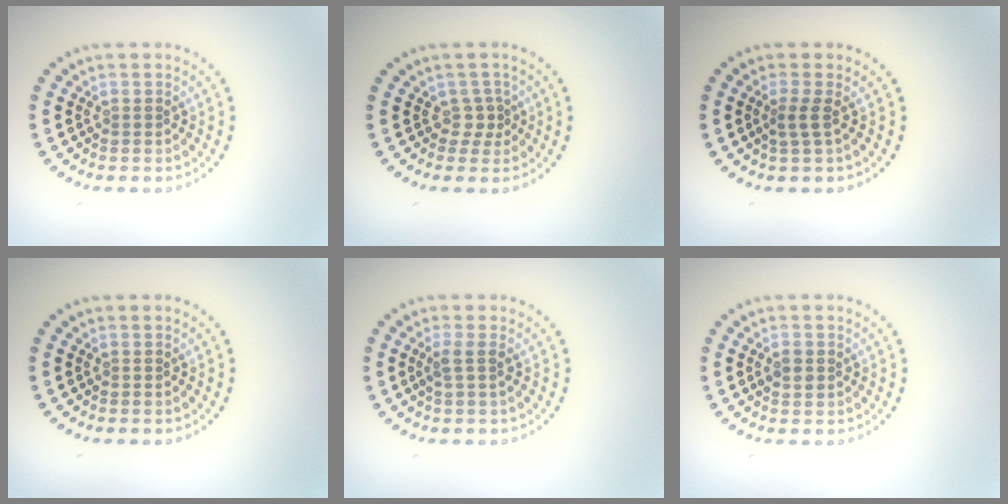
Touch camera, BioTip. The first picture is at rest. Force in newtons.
{"total": 1.4, "press": 0.9, "slide": 1.0}
{"total": 1.6, "press": 1.1, "slide": 1.1}
{"total": 0.0}
{"total": 1.4, "press": 1.2, "slide": 0.9}
{"total": 1.1, "press": 1.1, "slide": 0.1}